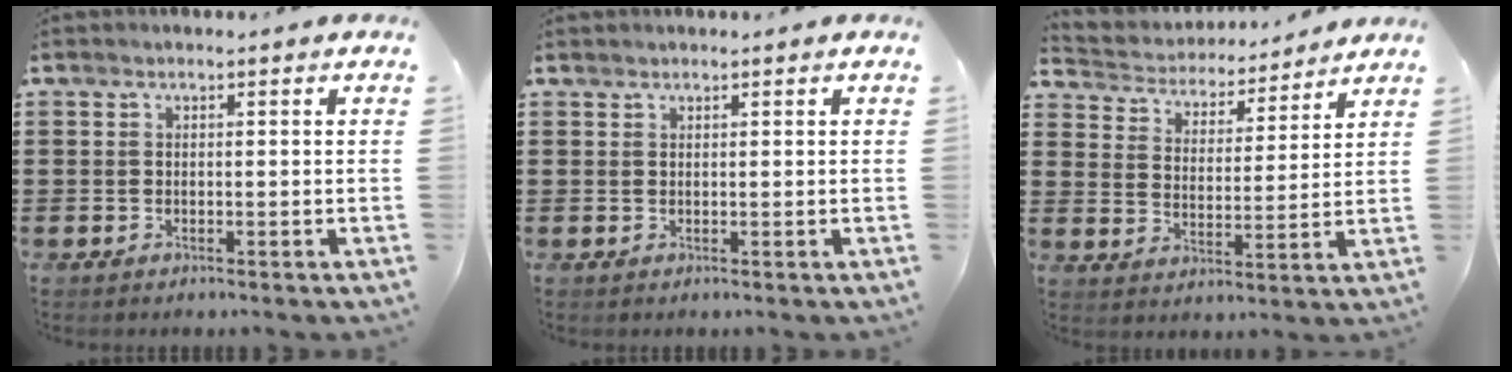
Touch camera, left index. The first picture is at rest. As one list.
[{"total": 0.5, "force": [0.5, 0.1, 0.1], "torque": [-0.004, 0.000, 0.010]}, {"total": 4.0, "force": [4.0, 0.5, -0.1], "torque": [-0.023, -0.031, 0.064]}]